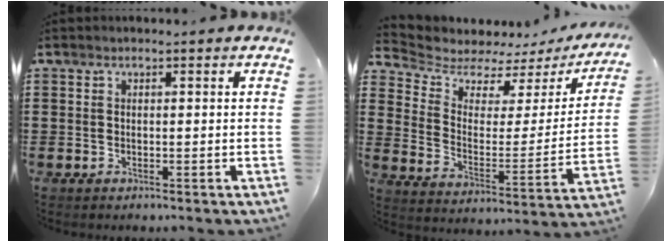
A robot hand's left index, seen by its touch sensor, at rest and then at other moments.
{"total": 4.9, "force": [4.5, 1.8, 1.1], "torque": [-0.054, -0.036, 0.073]}